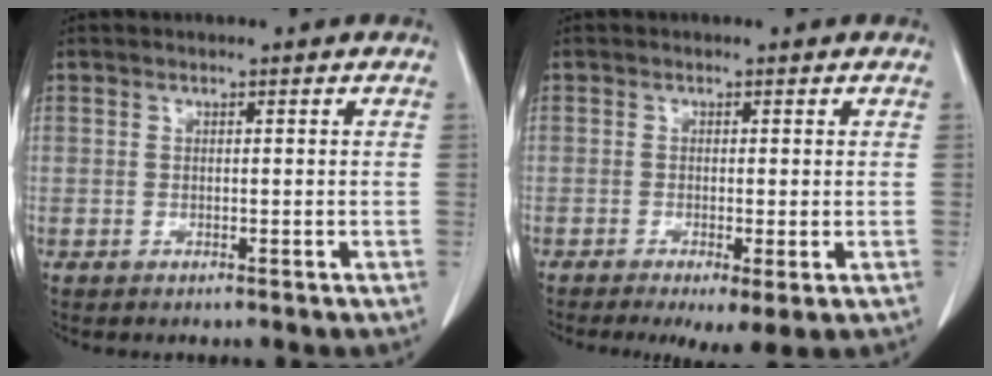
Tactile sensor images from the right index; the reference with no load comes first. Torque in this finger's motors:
{"motor_torque": [0.89, -0.84, 0.31, 0.09]}